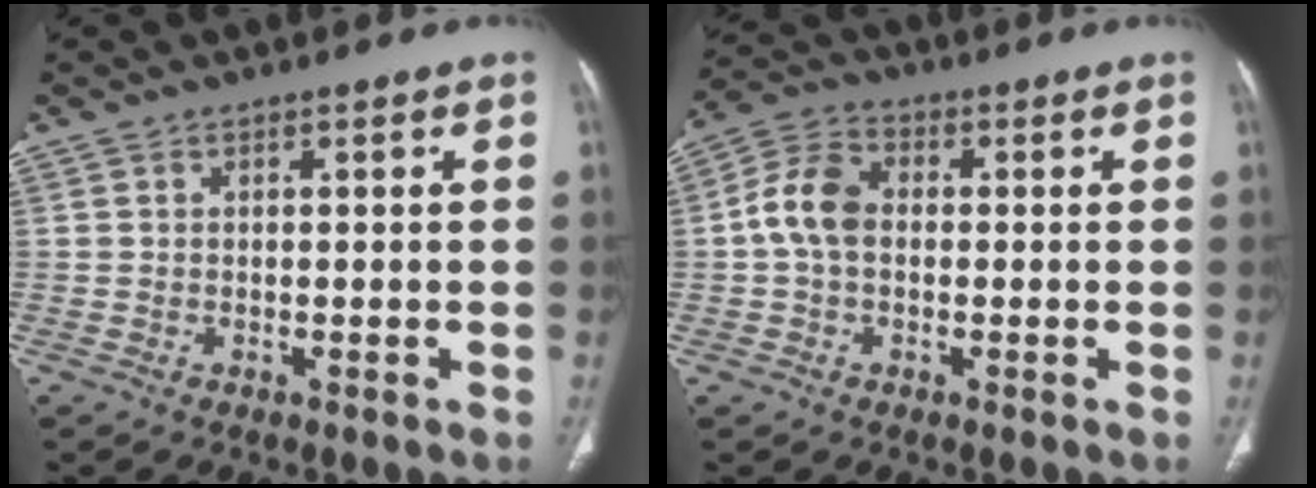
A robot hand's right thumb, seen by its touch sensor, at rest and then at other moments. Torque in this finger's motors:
{"motor_torque": [0.00, 0.08, 0.31, 0.05, 0.10]}